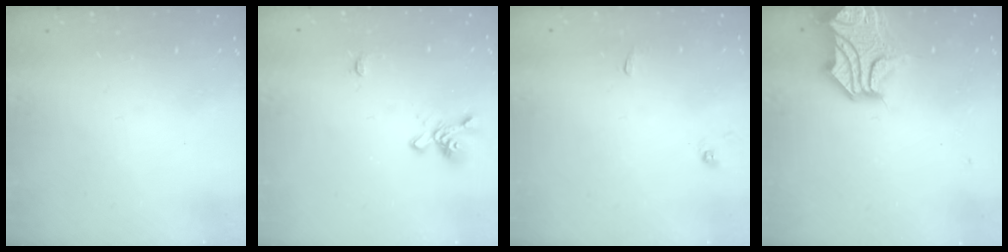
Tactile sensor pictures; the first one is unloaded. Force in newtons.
{"total": 1.2, "press": 0.2, "slide": 1.2}
{"total": 0.9, "press": 0.9, "slide": 0.2}
{"total": 6.6, "press": 6.2, "slide": 2.1}